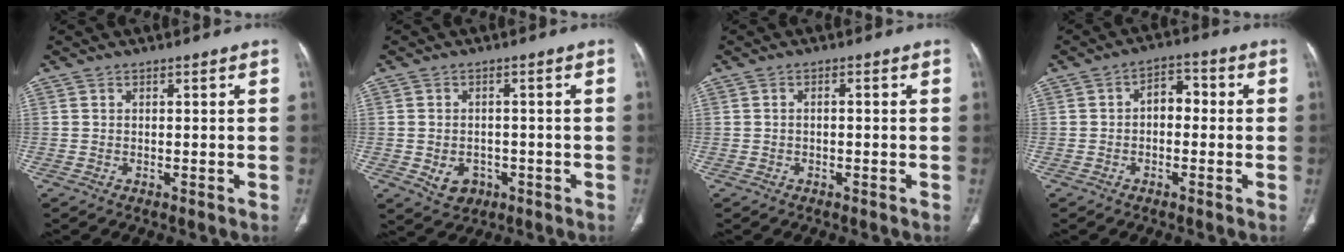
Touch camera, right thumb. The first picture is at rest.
{"total": 5.1, "force": [-1.6, 4.1, 2.5], "torque": [-0.028, 0.009, -0.011]}
{"total": 1.0, "force": [-0.2, 0.5, 0.8], "torque": [-0.017, 0.007, -0.004]}
{"total": 5.0, "force": [-0.5, 3.4, 3.6], "torque": [-0.029, 0.021, -0.020]}